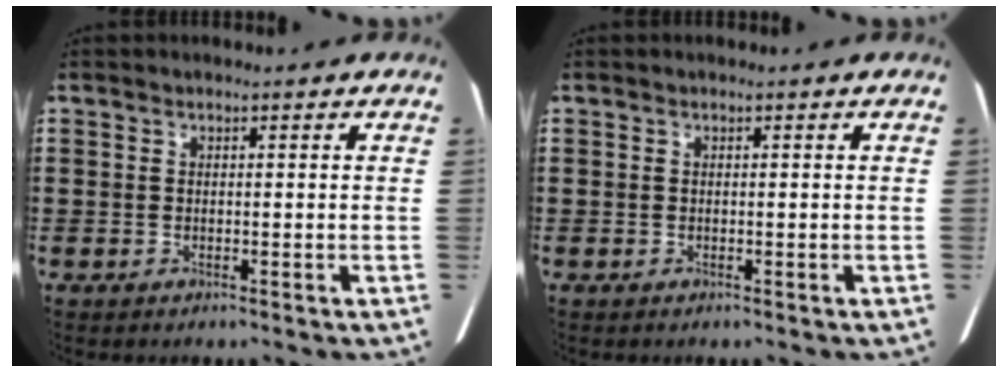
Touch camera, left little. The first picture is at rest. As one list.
[{"total": 0.0}]